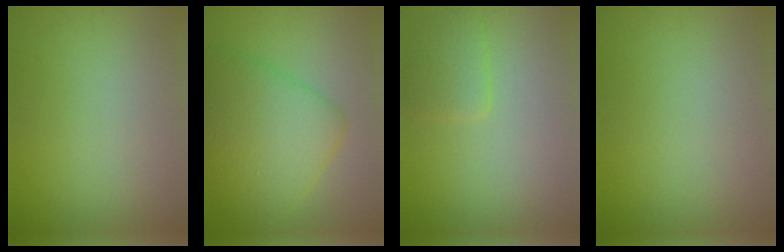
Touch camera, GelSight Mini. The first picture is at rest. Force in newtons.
{"total": 8.0, "press": 8.0, "slide": 0.1}
{"total": 2.3, "press": 2.3, "slide": 0.1}
{"total": 0.0}